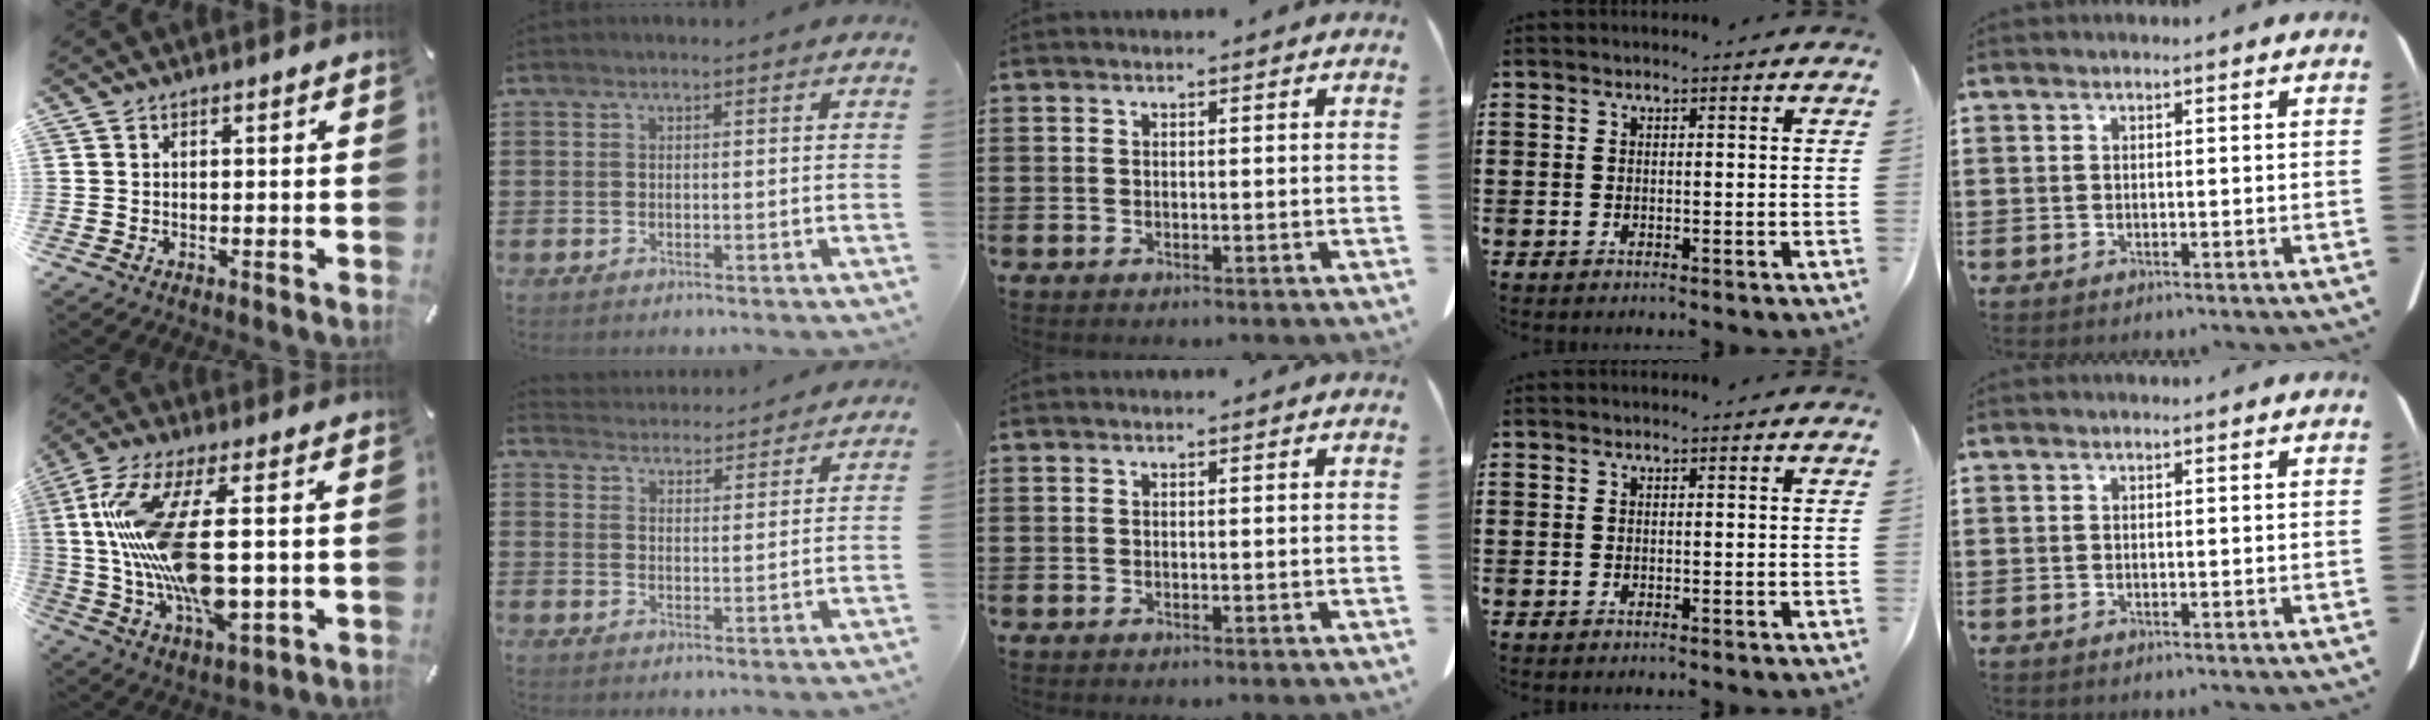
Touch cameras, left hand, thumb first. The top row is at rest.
{"thumb": {"total": 21.7, "force": [2.1, 8.5, 19.8], "torque": [-0.423, -0.022, 0.033]}, "index": {"total": 4.0, "force": [4.0, 0.0, -0.2], "torque": [-0.015, -0.025, 0.068]}}